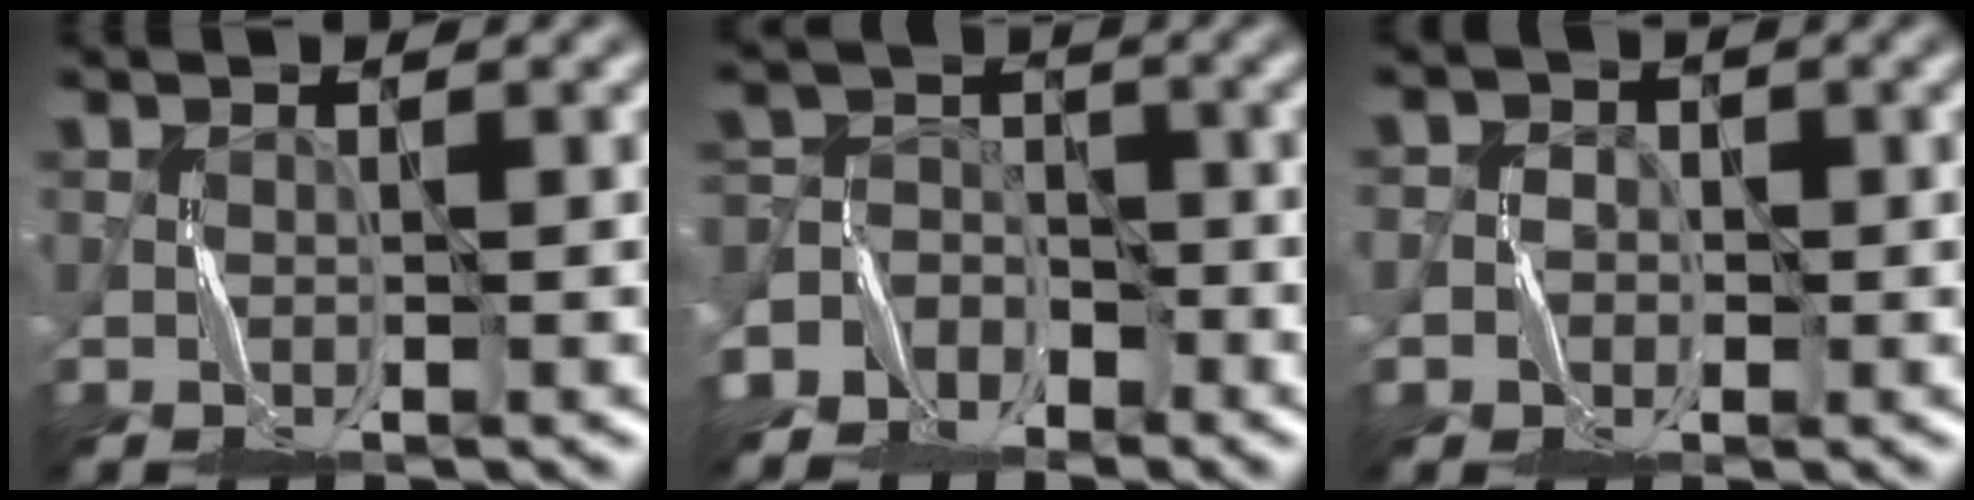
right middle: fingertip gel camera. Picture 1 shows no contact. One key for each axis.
{"total": 5.4, "fx": -3.9, "fy": 3.8, "fz": 0.2, "tx": 0.017, "ty": 0.010, "tz": -0.089}
{"total": 2.3, "fx": -0.2, "fy": 2.3, "fz": -0.1, "tx": 0.018, "ty": 0.007, "tz": -0.017}